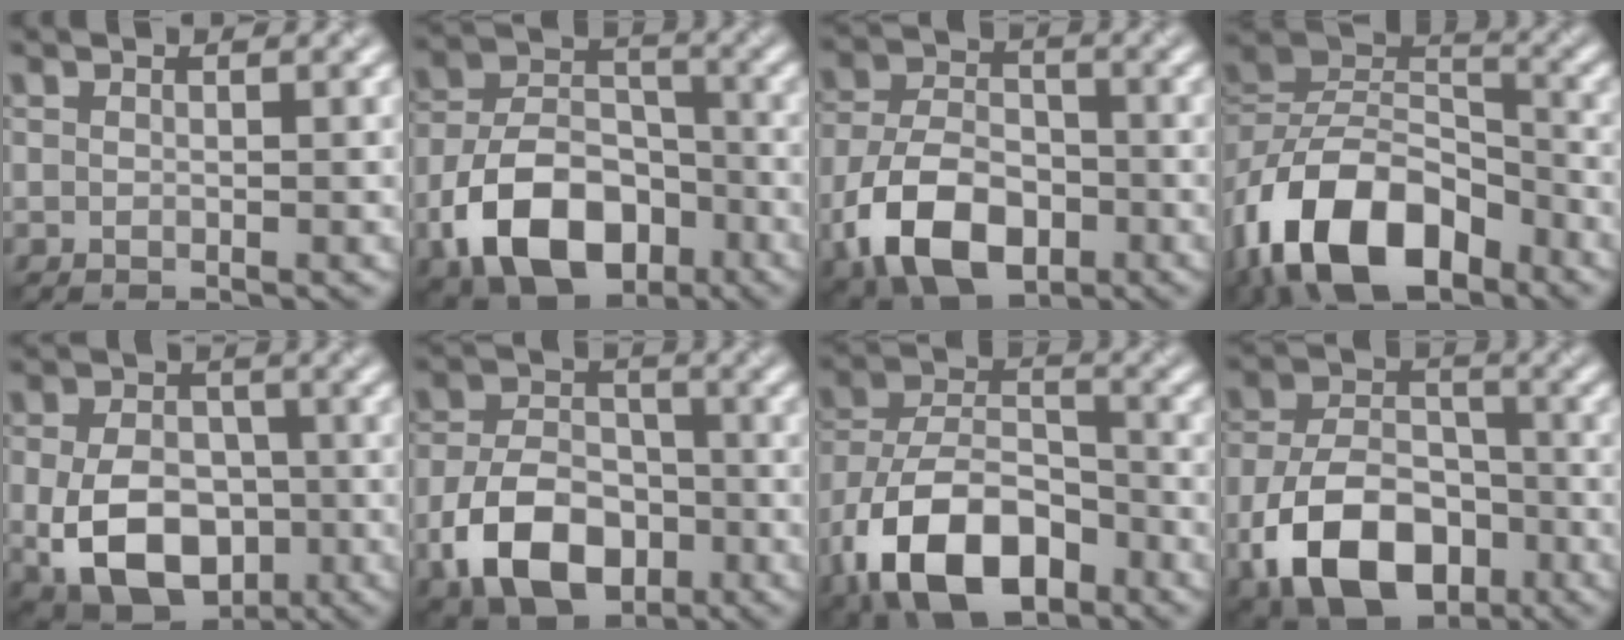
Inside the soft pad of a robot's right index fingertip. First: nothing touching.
{"total": 10.4, "force": [-4.7, 6.8, 6.3], "torque": [-0.116, 0.006, -0.092]}
{"total": 9.4, "force": [-4.1, 6.0, 5.9], "torque": [-0.122, -0.001, -0.083]}
{"total": 12.4, "force": [-6.2, 7.4, 7.9], "torque": [-0.146, 0.010, -0.126]}
{"total": 9.5, "force": [-2.1, 6.8, 6.4], "torque": [-0.126, -0.016, -0.038]}
{"total": 8.9, "force": [-3.8, 6.0, 5.4], "torque": [-0.104, 0.002, -0.073]}
{"total": 11.7, "force": [-5.8, 6.7, 7.7], "torque": [-0.150, 0.002, -0.110]}
{"total": 11.1, "force": [-5.2, 7.0, 6.9], "torque": [-0.134, 0.001, -0.096]}